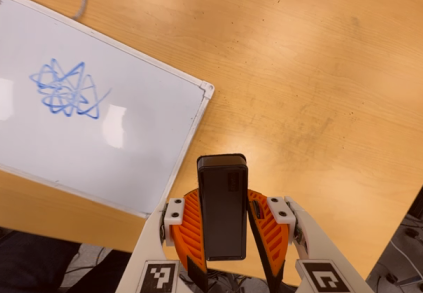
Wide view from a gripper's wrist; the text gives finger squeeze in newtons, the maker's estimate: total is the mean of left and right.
{"total": 5.9, "left": 5.7, "right": 6.2}